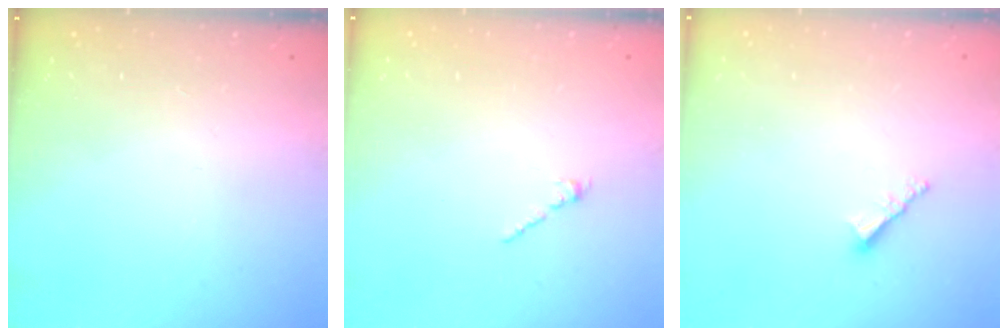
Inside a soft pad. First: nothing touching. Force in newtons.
{"total": 2.1, "press": 2.0, "slide": 0.7}
{"total": 2.3, "press": 2.3, "slide": 0.1}